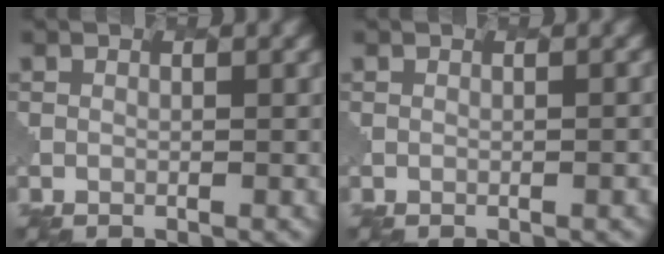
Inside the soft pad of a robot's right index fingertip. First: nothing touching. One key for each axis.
{"total": 1.4, "fx": -0.3, "fy": 0.7, "fz": 1.2, "tx": 0.004, "ty": 0.009, "tz": -0.005}